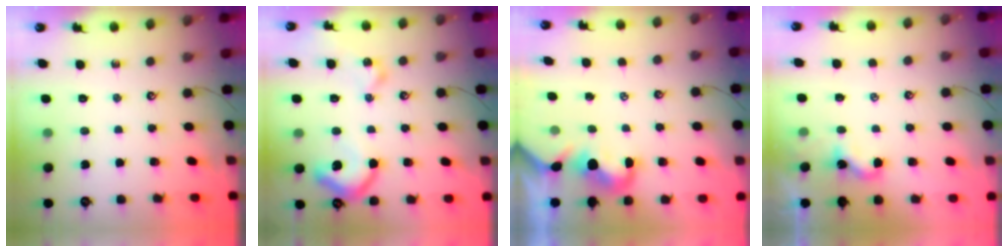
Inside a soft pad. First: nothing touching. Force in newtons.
{"total": 11.9, "press": 11.8, "slide": 1.5}
{"total": 1.4, "press": 1.2, "slide": 0.7}
{"total": 1.6, "press": 1.6, "slide": 0.2}